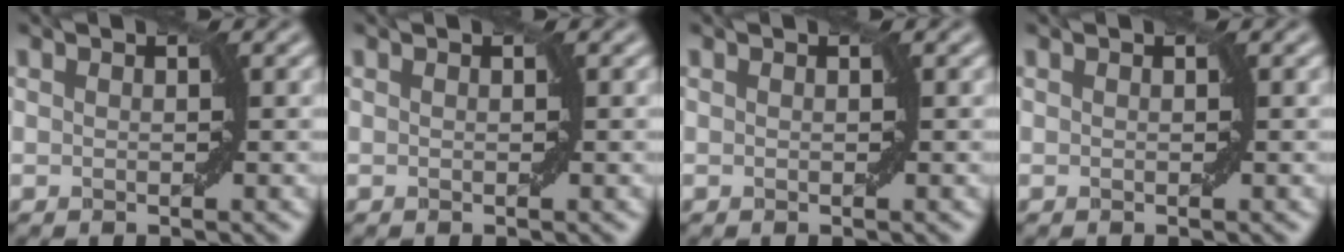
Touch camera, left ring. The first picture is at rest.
{"total": 0.0}
{"total": 0.0}
{"total": 0.0}